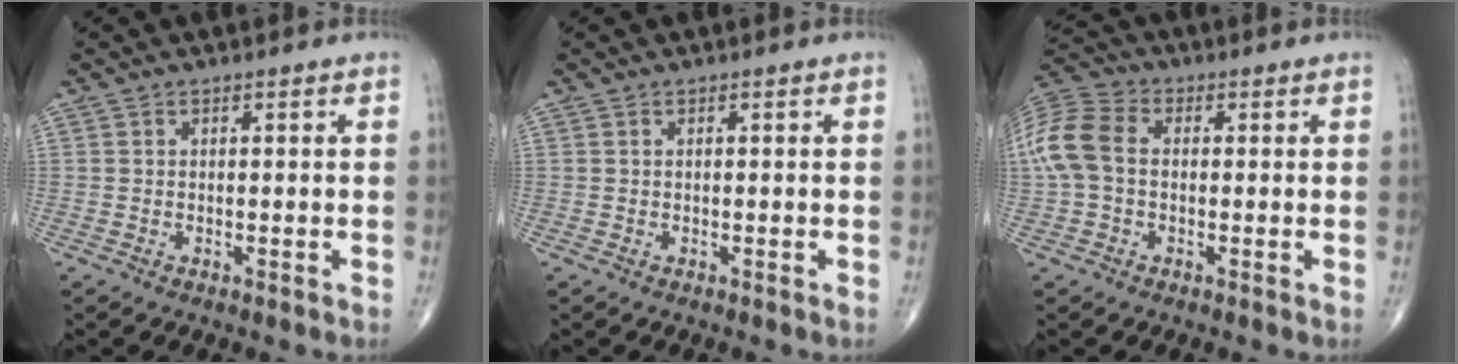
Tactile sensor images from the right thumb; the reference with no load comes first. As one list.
[{"total": 0.0}, {"total": 10.9, "force": [0.1, 7.6, 7.7], "torque": [-0.172, 0.029, -0.005]}]